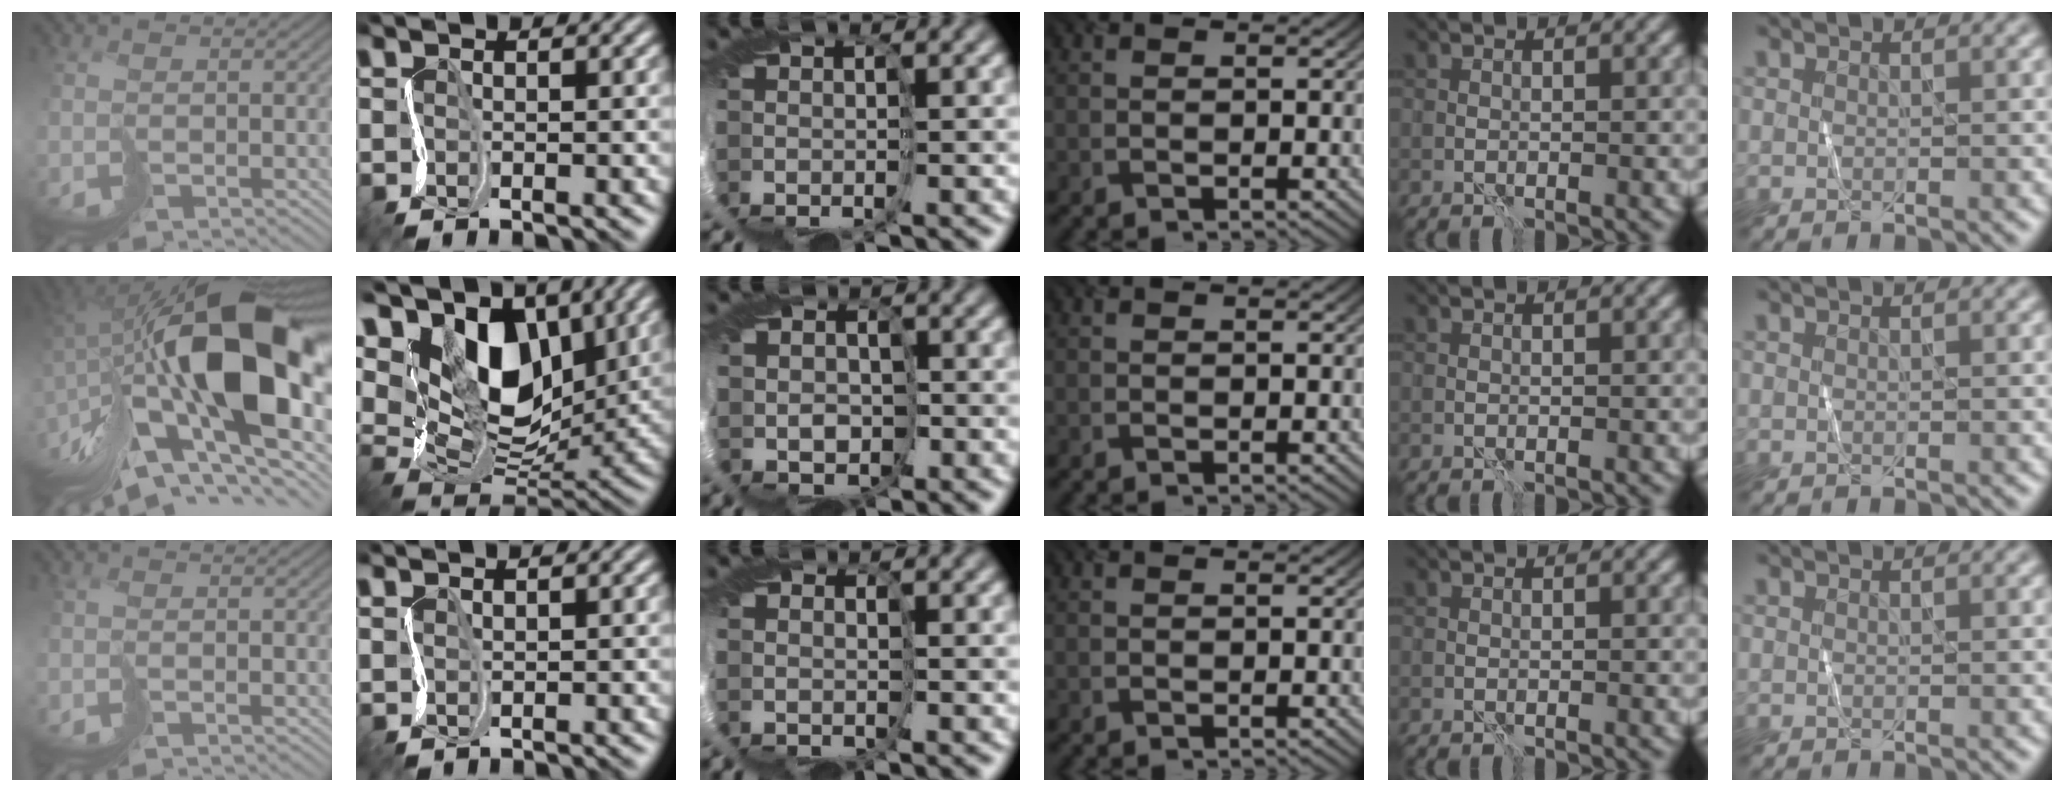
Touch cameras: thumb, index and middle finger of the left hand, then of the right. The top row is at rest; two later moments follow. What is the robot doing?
{"motion": "cut", "object": "paper bag"}